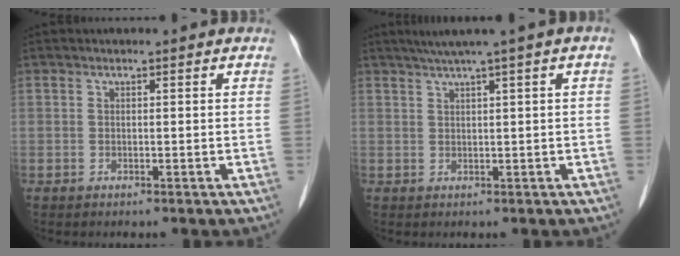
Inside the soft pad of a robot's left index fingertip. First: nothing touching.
{"total": 4.1, "force": [2.1, -0.6, 3.5], "torque": [-0.064, 0.016, 0.039]}